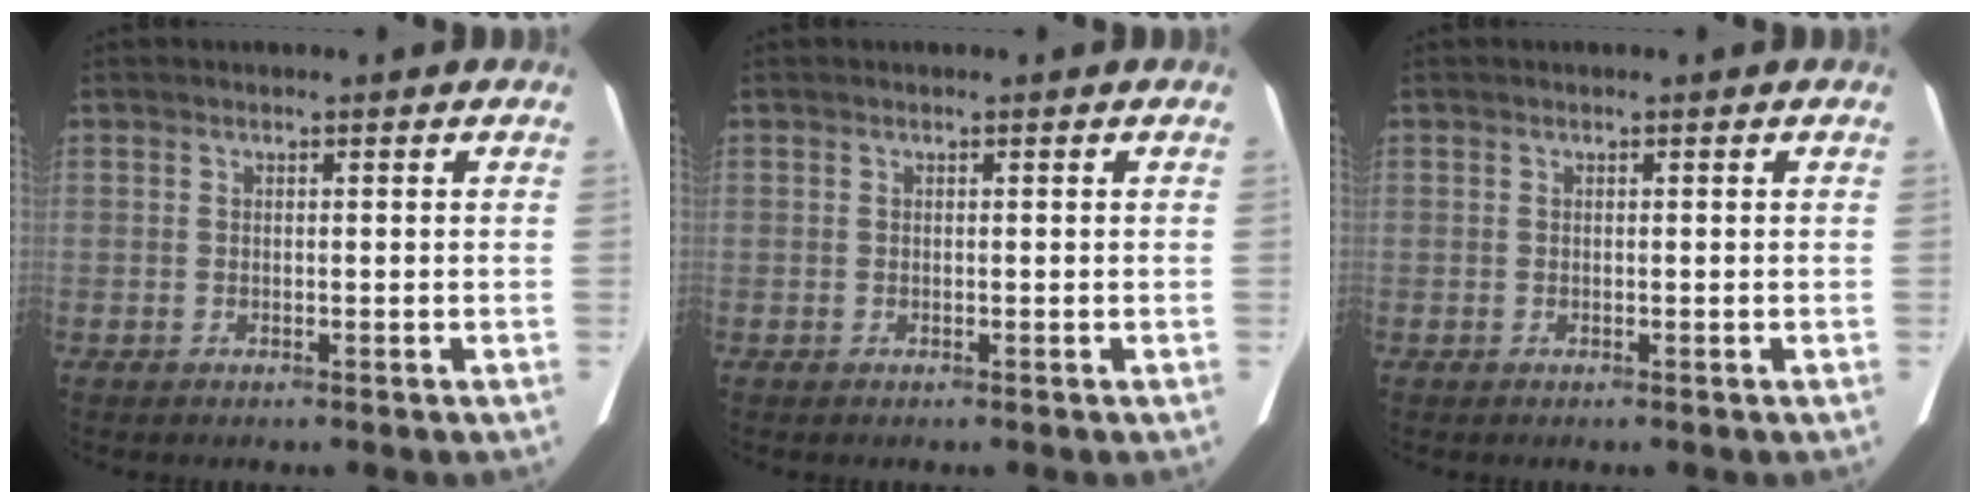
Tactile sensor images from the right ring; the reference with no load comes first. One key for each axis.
{"total": 0.0}
{"total": 0.0}